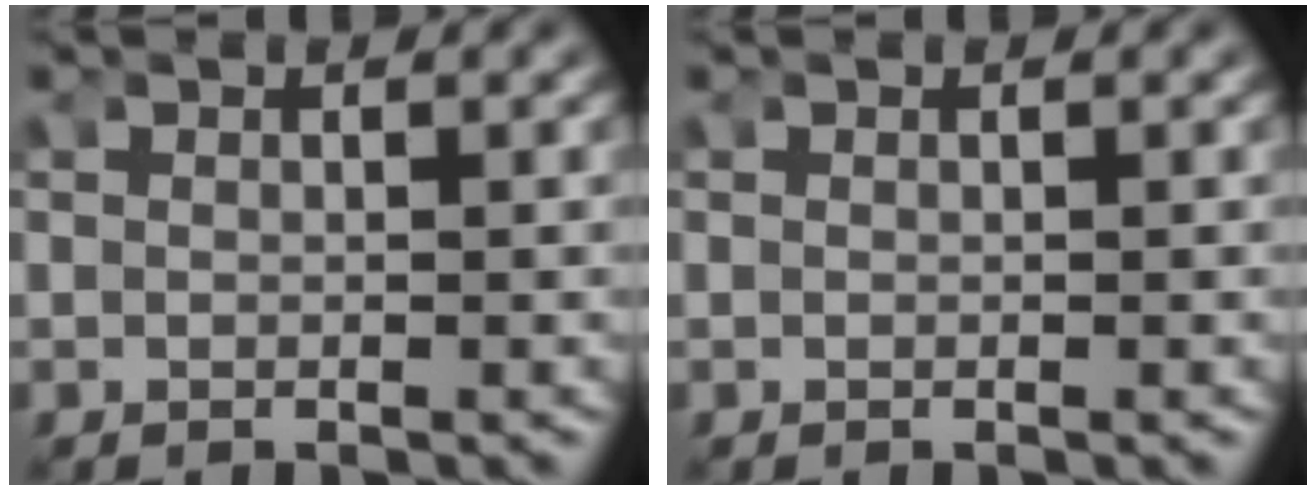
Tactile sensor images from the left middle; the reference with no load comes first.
{"total": 0.0}